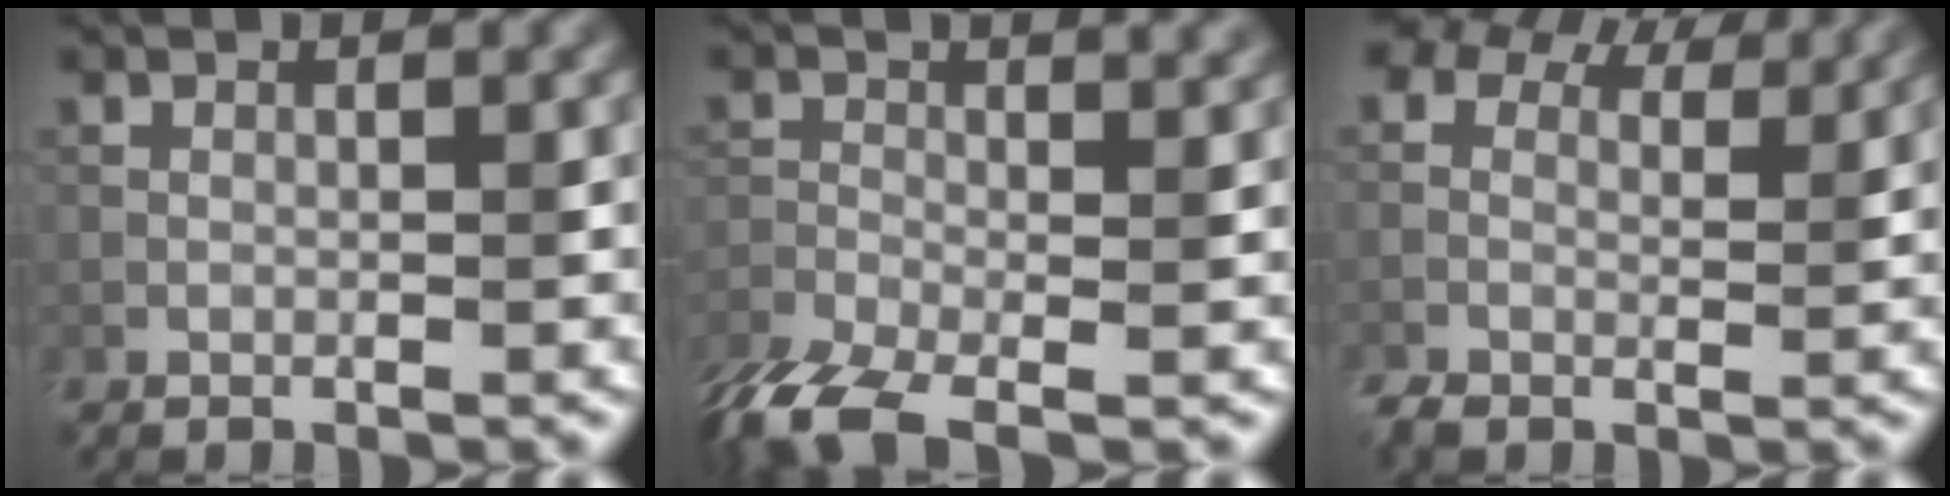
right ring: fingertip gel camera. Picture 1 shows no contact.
{"total": 9.0, "force": [-4.9, 3.4, 6.7], "torque": [-0.128, -0.023, -0.096]}
{"total": 6.9, "force": [4.2, 4.2, 3.6], "torque": [-0.075, 0.002, 0.067]}